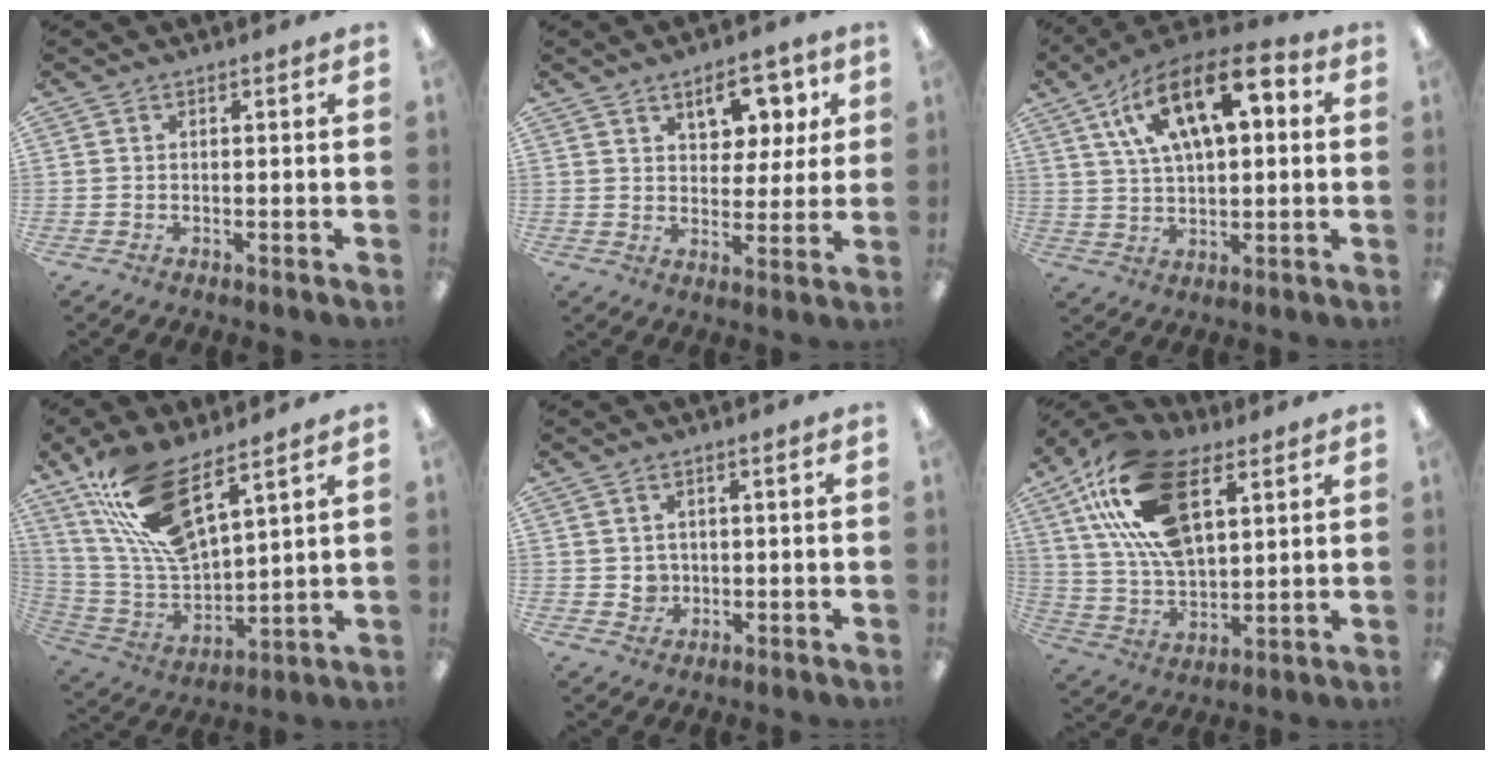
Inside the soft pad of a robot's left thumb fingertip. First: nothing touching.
{"total": 9.7, "force": [5.6, 5.9, 5.3], "torque": [-0.060, -0.016, 0.093]}
{"total": 17.0, "force": [7.5, 8.1, 12.9], "torque": [-0.234, -0.016, 0.127]}
{"total": 17.7, "force": [11.6, 6.6, 11.6], "torque": [-0.249, -0.057, 0.207]}
{"total": 3.0, "force": [0.6, 2.7, 1.0], "torque": [-0.015, 0.002, 0.010]}
{"total": 22.6, "force": [10.4, 12.3, 15.8], "torque": [-0.319, -0.024, 0.185]}